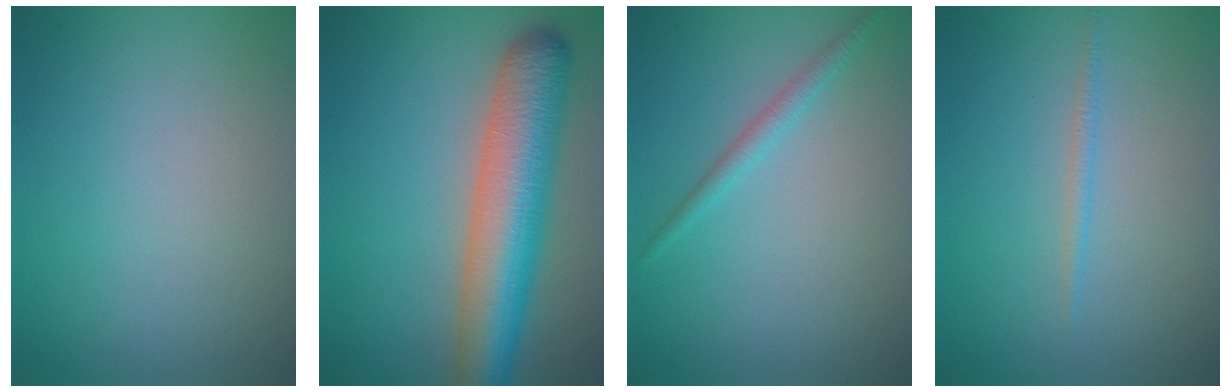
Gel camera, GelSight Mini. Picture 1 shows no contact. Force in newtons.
{"total": 9.0, "press": 9.0, "slide": 0.4}
{"total": 1.4, "press": 1.4, "slide": 0.1}
{"total": 0.9, "press": 0.9, "slide": 0.1}